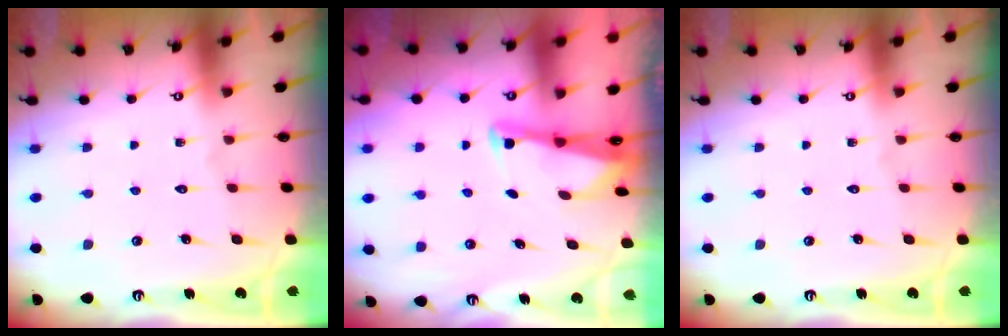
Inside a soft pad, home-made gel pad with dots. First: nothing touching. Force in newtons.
{"total": 2.6, "press": 2.6, "slide": 0.3}
{"total": 0.0}